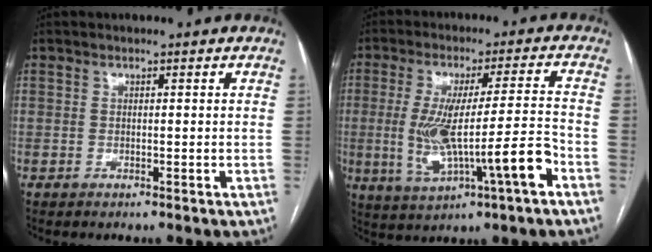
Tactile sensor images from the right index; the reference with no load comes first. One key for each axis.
{"total": 13.4, "fx": -3.6, "fy": 0.7, "fz": 12.9, "tx": -0.241, "ty": 0.008, "tz": -0.052}